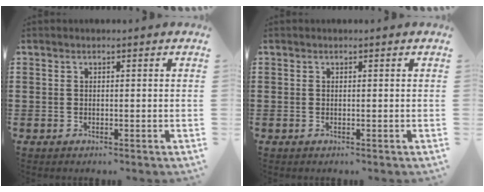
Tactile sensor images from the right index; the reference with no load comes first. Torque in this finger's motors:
{"motor_torque": [0.00, 0.00, 0.00, 0.00]}